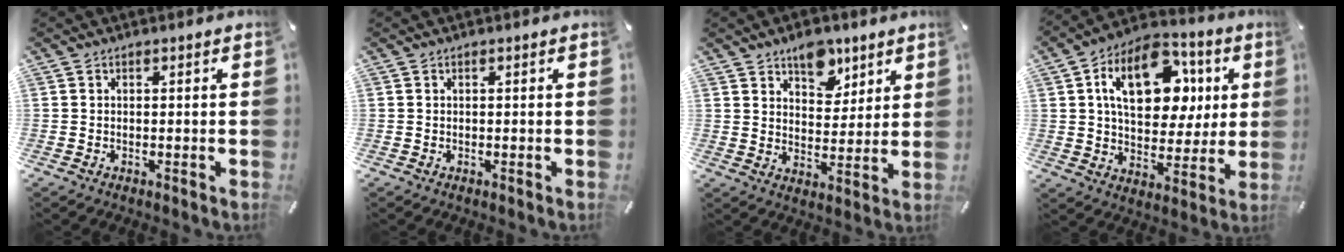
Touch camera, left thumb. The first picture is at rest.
{"total": 0.0}
{"total": 9.0, "force": [6.1, 5.6, 3.4], "torque": [-0.025, -0.035, 0.104]}
{"total": 19.5, "force": [6.3, 12.6, 13.4], "torque": [-0.218, -0.004, 0.111]}